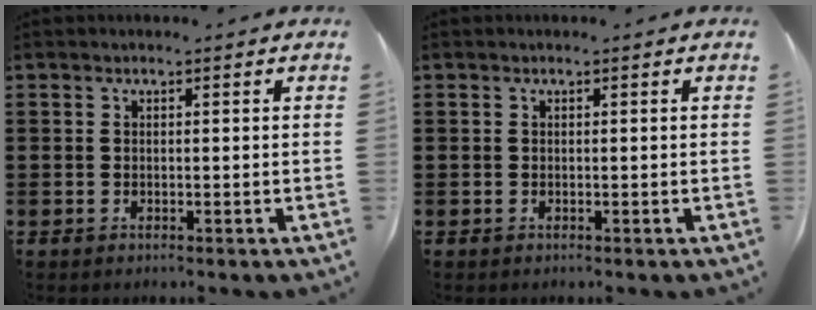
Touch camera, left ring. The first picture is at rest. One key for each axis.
{"total": 0.0}